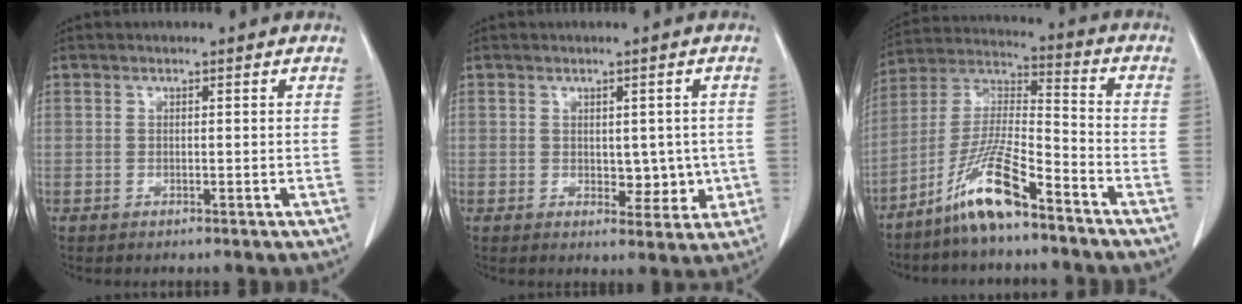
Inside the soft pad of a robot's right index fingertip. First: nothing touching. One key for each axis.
{"total": 4.4, "fx": 0.0, "fy": 2.8, "fz": 3.5, "tx": -0.029, "ty": 0.001, "tz": 0.011}
{"total": 12.1, "fx": -8.3, "fy": 1.1, "fz": 8.7, "tx": -0.183, "ty": -0.008, "tz": -0.163}